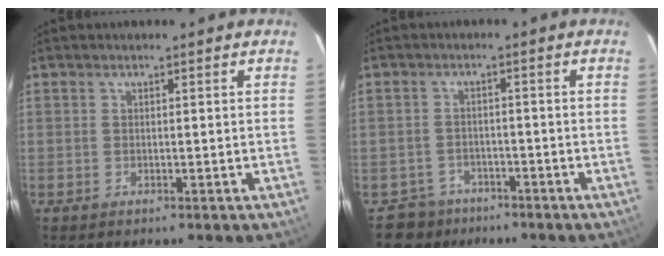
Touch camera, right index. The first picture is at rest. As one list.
[{"total": 4.9, "force": [-3.3, 3.5, -1.0], "torque": [0.018, 0.009, -0.055]}]